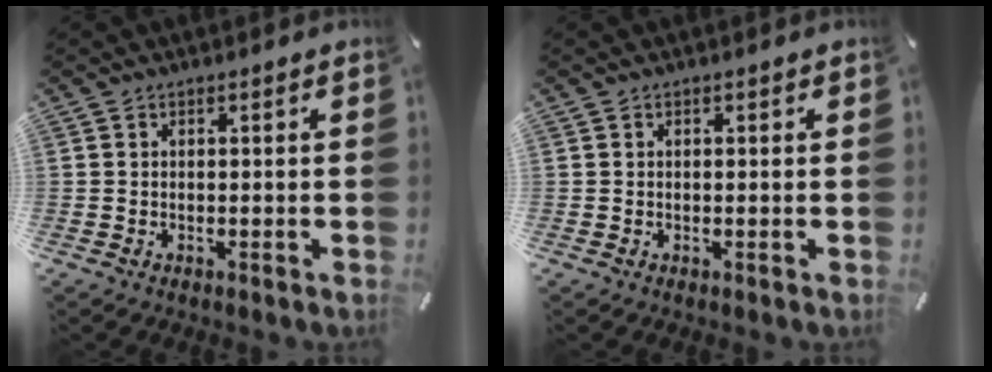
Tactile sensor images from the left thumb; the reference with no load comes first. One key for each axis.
{"total": 0.0}